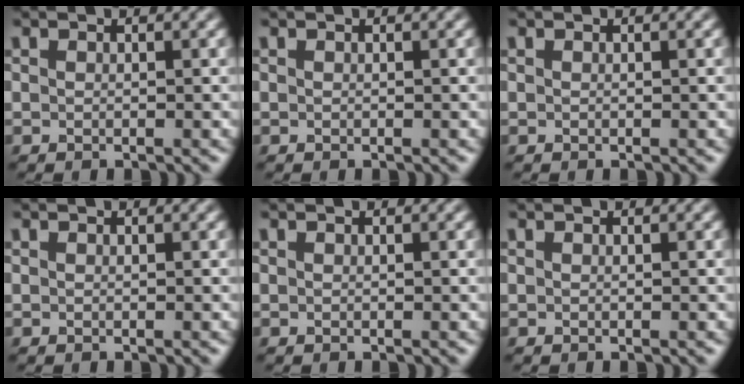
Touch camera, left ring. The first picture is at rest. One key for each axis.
{"total": 0.0}
{"total": 0.0}
{"total": 0.0}
{"total": 0.0}
{"total": 0.0}